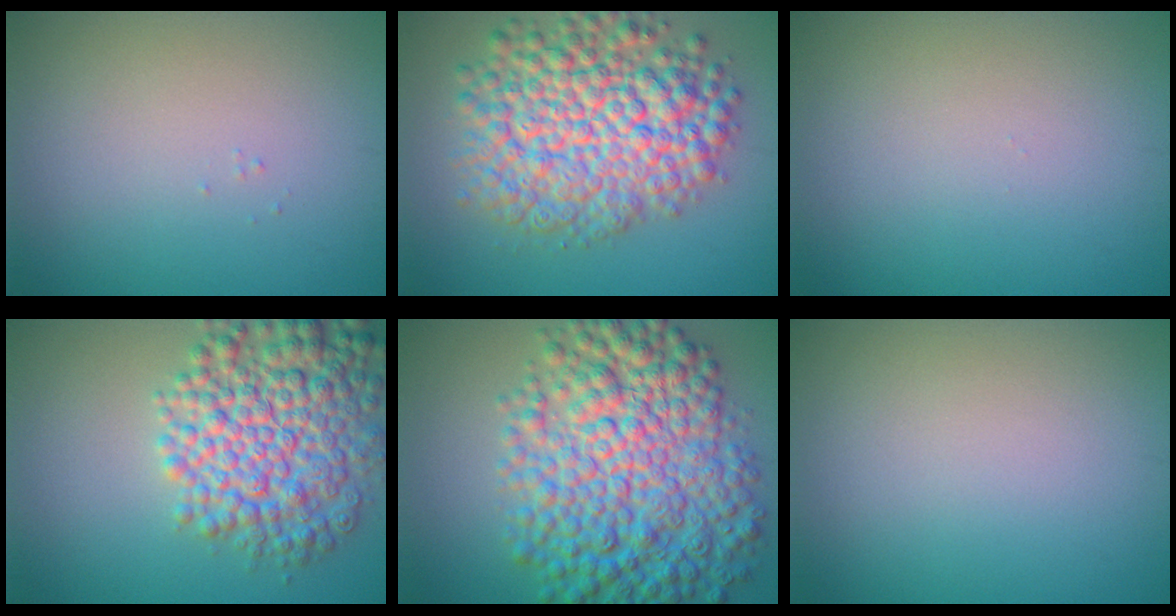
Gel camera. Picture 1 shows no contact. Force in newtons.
{"total": 9.9, "press": 9.9, "slide": 0.3}
{"total": 0.0}
{"total": 8.7, "press": 8.7, "slide": 0.2}
{"total": 11.3, "press": 11.3, "slide": 0.1}
{"total": 0.0}